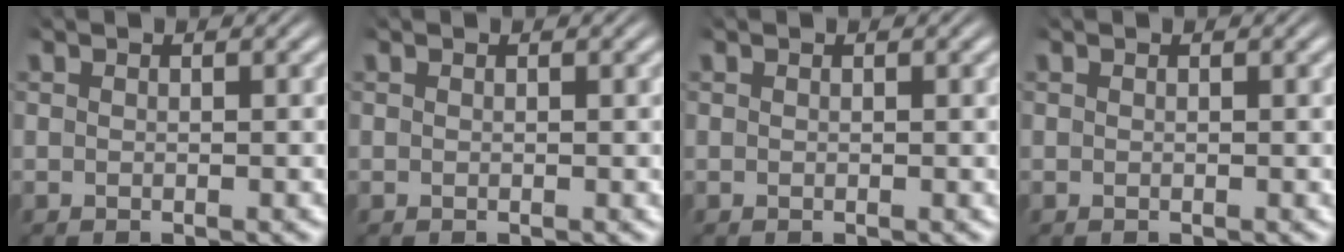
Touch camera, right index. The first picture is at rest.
{"total": 0.0}
{"total": 0.0}
{"total": 0.0}